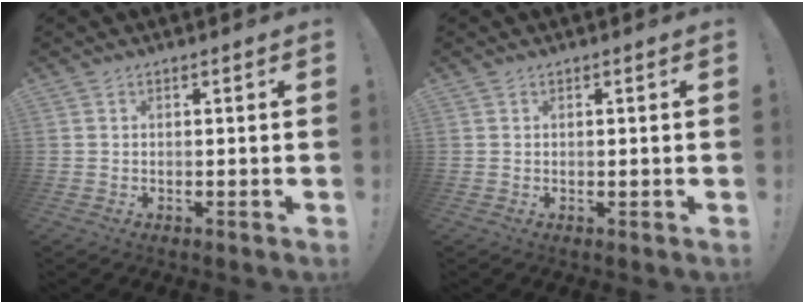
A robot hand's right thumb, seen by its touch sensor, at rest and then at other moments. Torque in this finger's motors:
{"motor_torque": [0.02, -0.13, -0.03, 0.04, 0.05]}